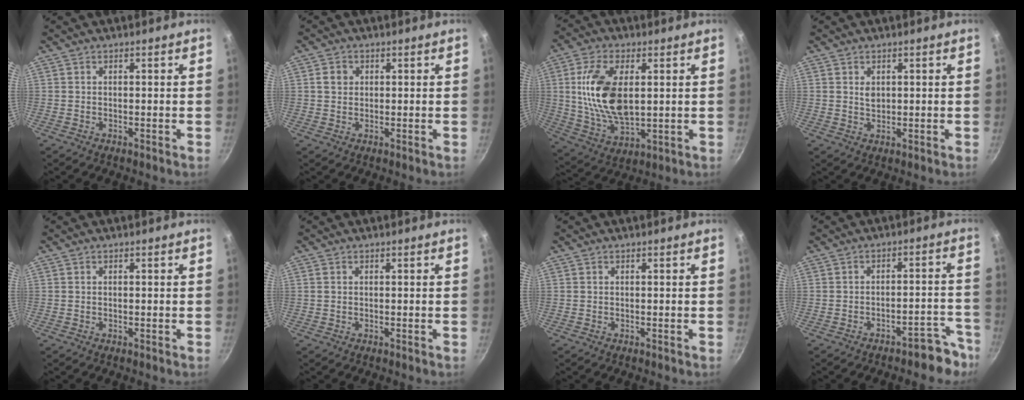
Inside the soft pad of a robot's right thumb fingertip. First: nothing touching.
{"total": 2.7, "force": [0.6, 2.3, 1.2], "torque": [-0.012, 0.001, 0.012]}
{"total": 16.1, "force": [2.5, 8.3, 13.5], "torque": [-0.261, -0.011, 0.055]}
{"total": 2.1, "force": [0.7, 1.4, 1.4], "torque": [-0.017, -0.006, 0.015]}
{"total": 0.0}
{"total": 0.7, "force": [0.1, 0.5, 0.5], "torque": [-0.012, 0.001, 0.005]}
{"total": 0.0}
{"total": 6.9, "force": [-5.5, 2.5, 3.3], "torque": [-0.022, 0.071, -0.070]}